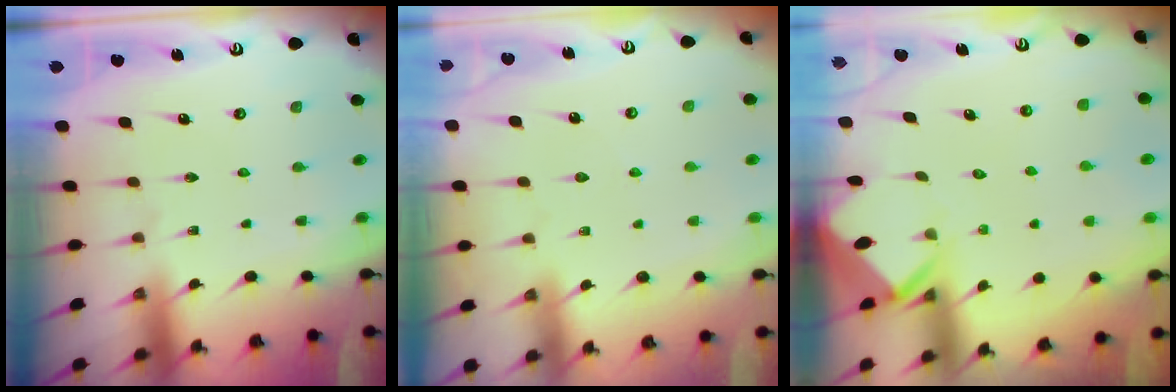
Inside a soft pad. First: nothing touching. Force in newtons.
{"total": 2.3, "press": 2.3, "slide": 0.4}
{"total": 2.6, "press": 2.6, "slide": 0.1}